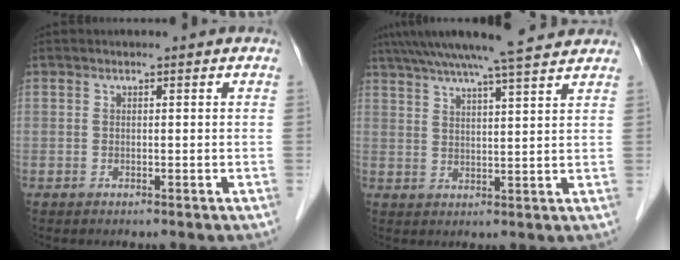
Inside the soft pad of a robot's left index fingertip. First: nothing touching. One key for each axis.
{"total": 14.3, "fx": 12.3, "fy": 0.5, "fz": 7.3, "tx": -0.126, "ty": 0.034, "tz": 0.177}